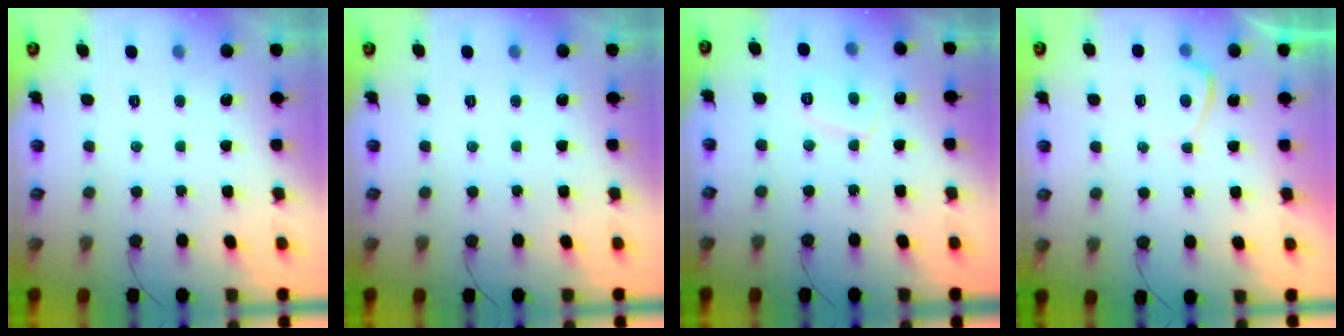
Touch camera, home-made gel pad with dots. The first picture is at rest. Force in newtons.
{"total": 0.0}
{"total": 5.3, "press": 5.3, "slide": 0.1}
{"total": 2.4, "press": 2.4, "slide": 0.3}